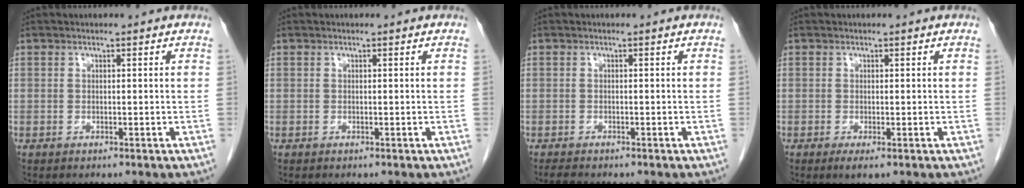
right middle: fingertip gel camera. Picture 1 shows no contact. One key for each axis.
{"total": 0.0}
{"total": 1.7, "fx": -1.5, "fy": 0.4, "fz": 0.8, "tx": -0.018, "ty": -0.005, "tz": -0.021}
{"total": 1.4, "fx": -0.7, "fy": 0.1, "fz": 1.3, "tx": -0.023, "ty": -0.007, "tz": -0.009}